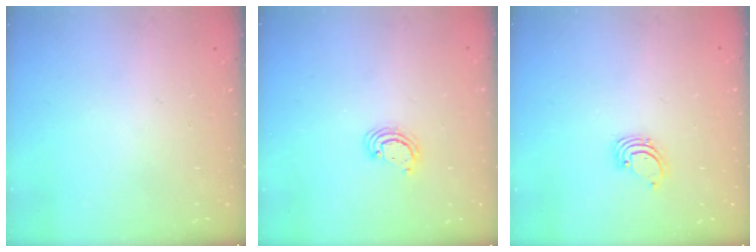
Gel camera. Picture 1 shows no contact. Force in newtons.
{"total": 3.2, "press": 3.1, "slide": 0.3}
{"total": 1.4, "press": 1.4, "slide": 0.1}